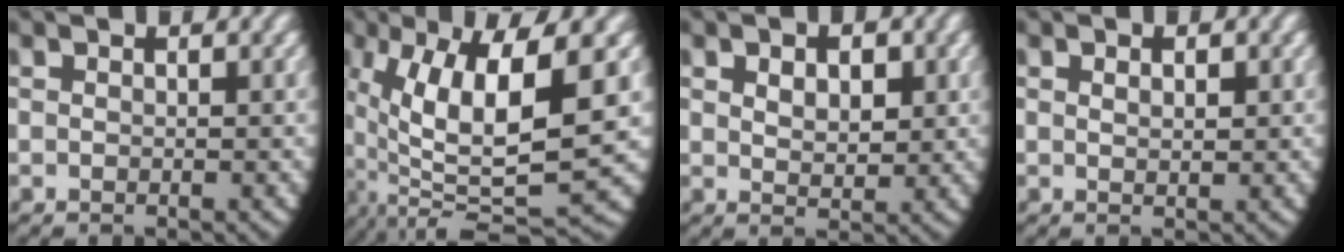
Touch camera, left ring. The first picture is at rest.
{"total": 11.9, "force": [-1.1, 5.4, 10.5], "torque": [-0.190, -0.031, 0.010]}
{"total": 2.5, "force": [0.8, 1.3, 2.0], "torque": [-0.033, -0.020, 0.027]}
{"total": 1.0, "force": [0.3, 0.1, 1.0], "torque": [-0.018, -0.011, 0.013]}